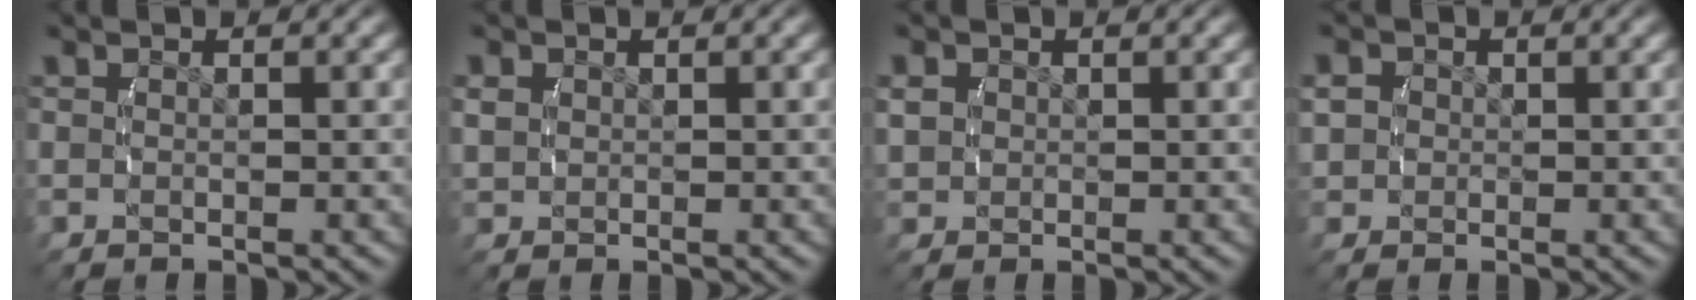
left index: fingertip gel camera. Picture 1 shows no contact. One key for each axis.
{"total": 1.2, "fx": 0.5, "fy": 0.9, "fz": 0.6, "tx": -0.018, "ty": -0.003, "tz": 0.019}
{"total": 1.6, "fx": 0.4, "fy": 1.4, "fz": 0.7, "tx": -0.021, "ty": -0.004, "tz": 0.017}
{"total": 2.8, "fx": 0.4, "fy": 2.6, "fz": 1.1, "tx": -0.031, "ty": -0.005, "tz": 0.010}